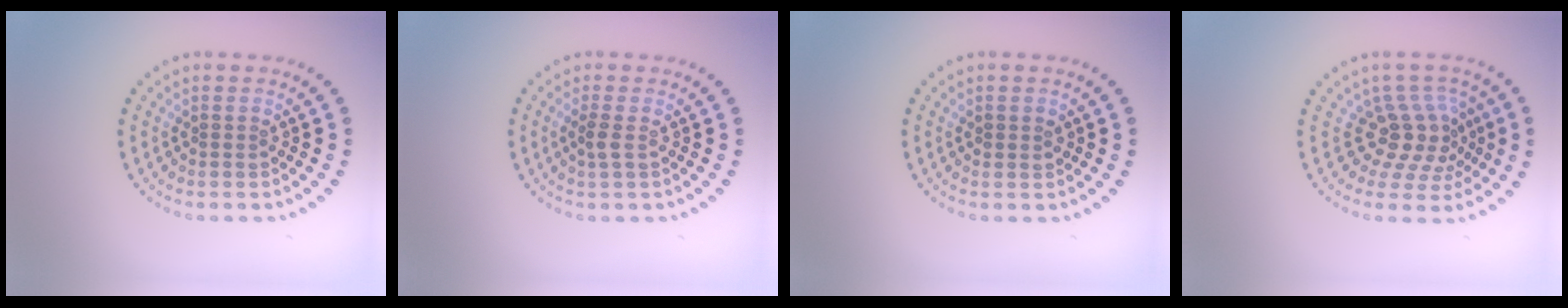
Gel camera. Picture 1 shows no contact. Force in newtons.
{"total": 1.2, "press": 1.1, "slide": 0.5}
{"total": 0.9, "press": 0.8, "slide": 0.2}
{"total": 3.8, "press": 2.9, "slide": 2.4}